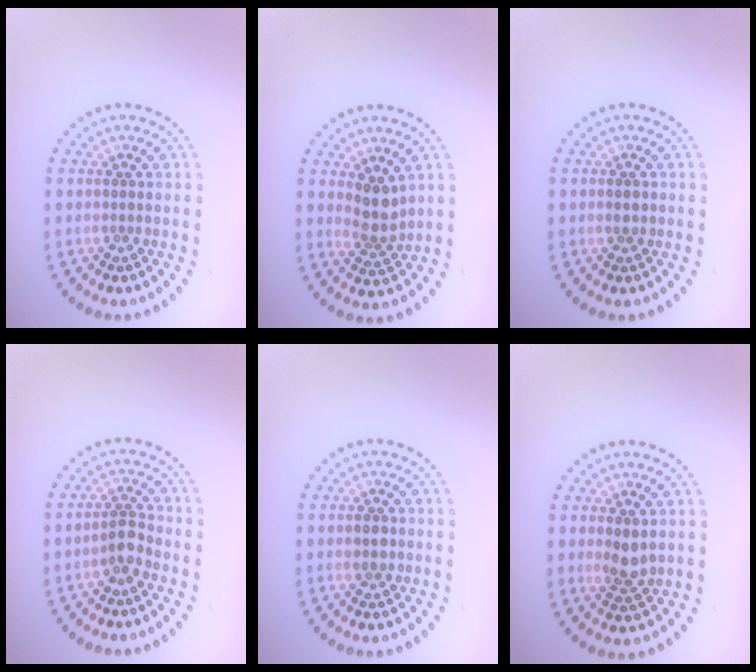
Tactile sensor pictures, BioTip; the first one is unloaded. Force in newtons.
{"total": 2.6, "press": 2.2, "slide": 1.5}
{"total": 1.1, "press": 1.1, "slide": 0.1}
{"total": 1.9, "press": 1.6, "slide": 1.1}
{"total": 1.2, "press": 1.2, "slide": 0.1}
{"total": 2.1, "press": 2.0, "slide": 0.5}